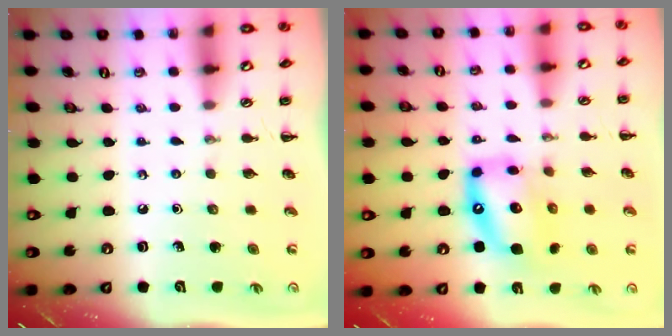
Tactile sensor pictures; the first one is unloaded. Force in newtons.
{"total": 14.6, "press": 14.1, "slide": 4.0}